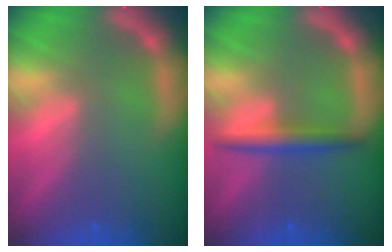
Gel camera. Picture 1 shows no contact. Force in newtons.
{"total": 3.0}